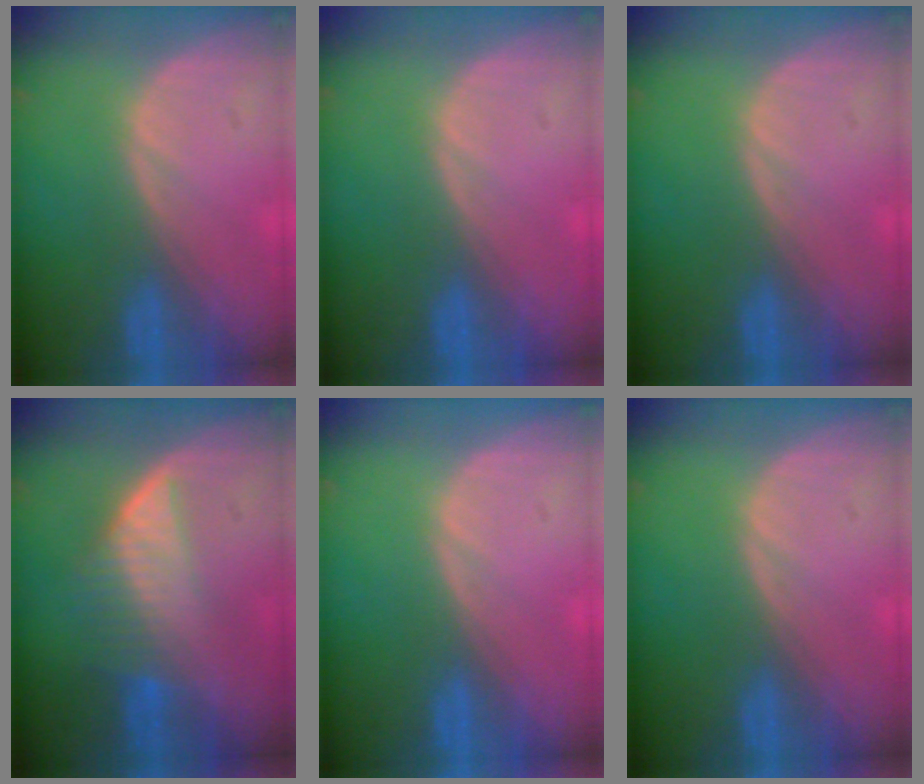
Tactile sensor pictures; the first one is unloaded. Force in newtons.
{"total": 0.0}
{"total": 0.0}
{"total": 6.9, "press": 6.0, "slide": 3.3}
{"total": 0.0}
{"total": 0.0}